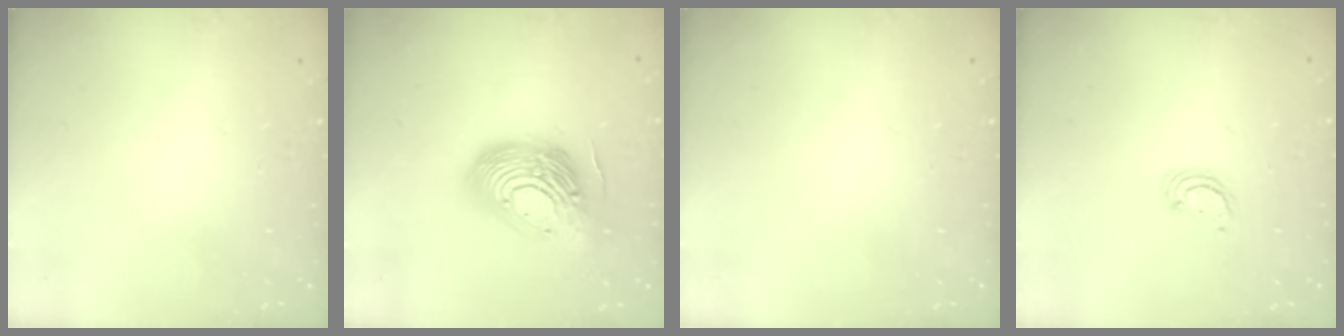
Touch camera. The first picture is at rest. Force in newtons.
{"total": 20.9, "press": 20.8, "slide": 1.8}
{"total": 0.0}
{"total": 2.6, "press": 2.6, "slide": 0.3}